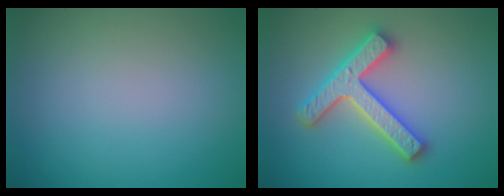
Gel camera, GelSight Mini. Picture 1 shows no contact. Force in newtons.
{"total": 4.7, "press": 4.6, "slide": 0.9}